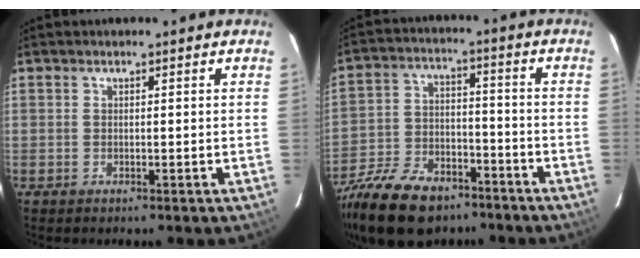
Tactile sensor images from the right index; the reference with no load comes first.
{"total": 21.5, "force": [-15.4, 10.5, 10.7], "torque": [-0.244, -0.014, -0.255]}